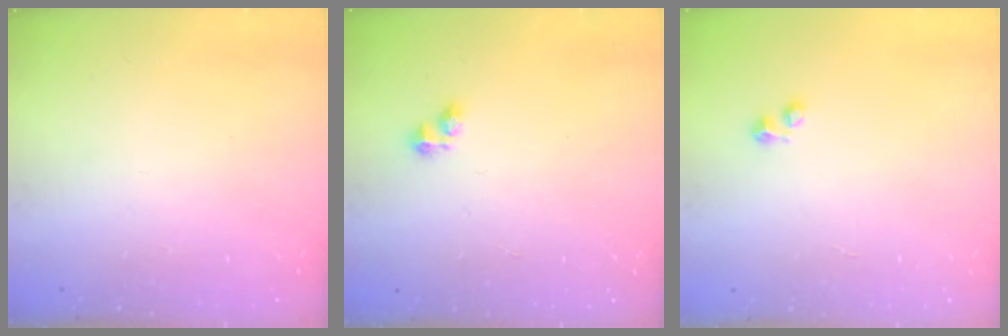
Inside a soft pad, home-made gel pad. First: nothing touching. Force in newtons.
{"total": 2.7, "press": 2.7, "slide": 0.4}
{"total": 2.4, "press": 2.4, "slide": 0.4}